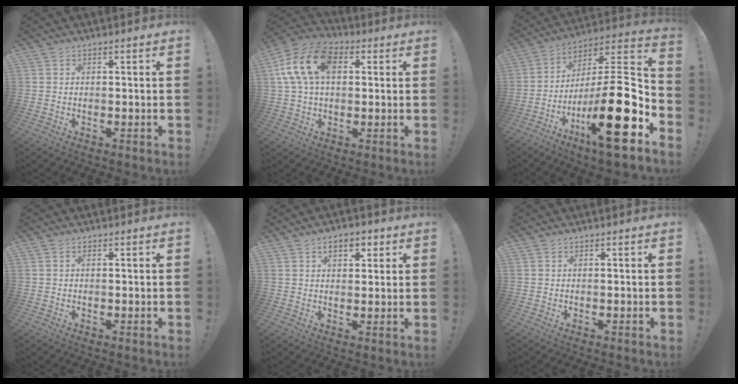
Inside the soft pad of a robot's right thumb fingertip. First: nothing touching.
{"total": 16.6, "force": [3.8, 10.6, 12.2], "torque": [-0.239, 0.012, 0.069]}
{"total": 24.1, "force": [-9.3, 5.2, 21.6], "torque": [-0.355, 0.033, -0.161]}
{"total": 0.0}
{"total": 5.3, "force": [2.4, 3.1, 3.5], "torque": [-0.042, -0.002, 0.037]}
{"total": 0.0}